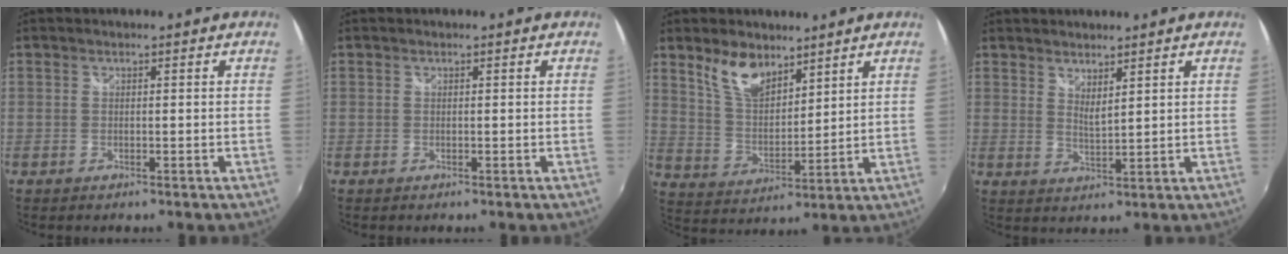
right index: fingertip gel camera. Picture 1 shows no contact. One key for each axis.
{"total": 0.0}
{"total": 9.4, "fx": 6.5, "fy": 4.4, "fz": 5.2, "tx": -0.096, "ty": 0.010, "tz": 0.130}
{"total": 3.3, "fx": 2.8, "fy": 0.6, "fz": 1.8, "tx": -0.030, "ty": -0.004, "tz": 0.045}